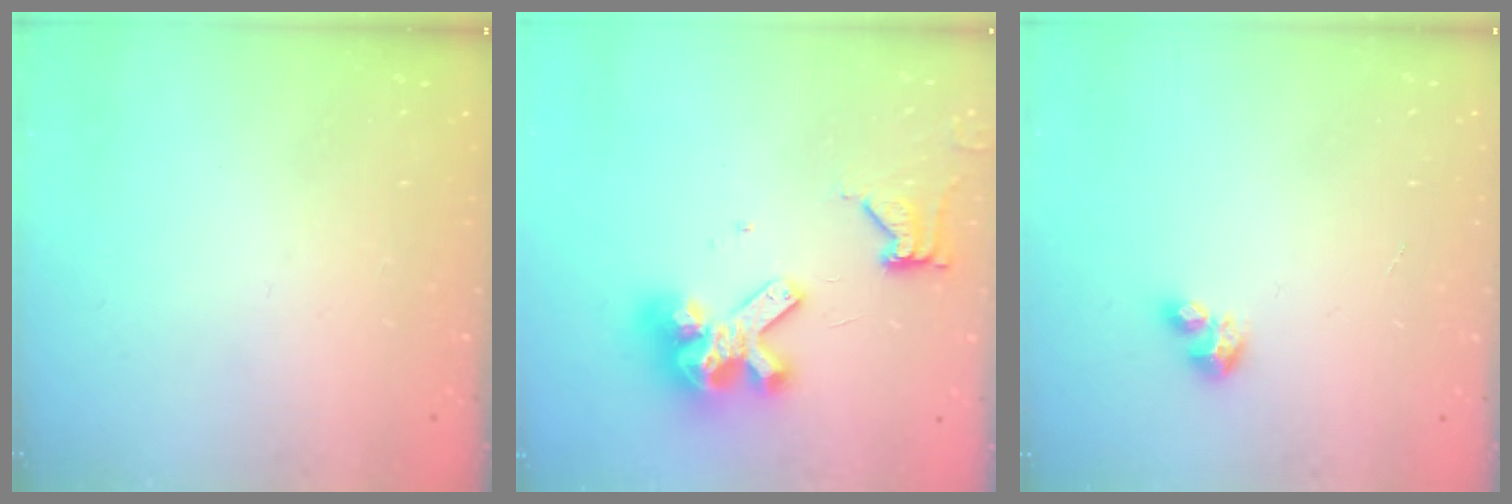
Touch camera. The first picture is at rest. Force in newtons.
{"total": 13.3, "press": 13.2, "slide": 1.6}
{"total": 2.8, "press": 2.8, "slide": 0.2}